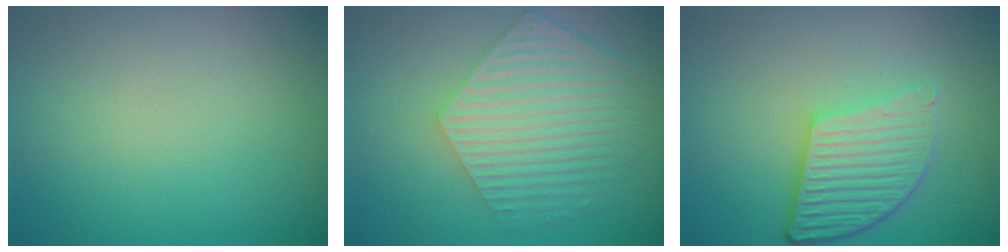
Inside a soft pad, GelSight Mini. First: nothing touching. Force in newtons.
{"total": 5.8, "press": 4.3, "slide": 3.8}
{"total": 5.4, "press": 3.9, "slide": 3.8}